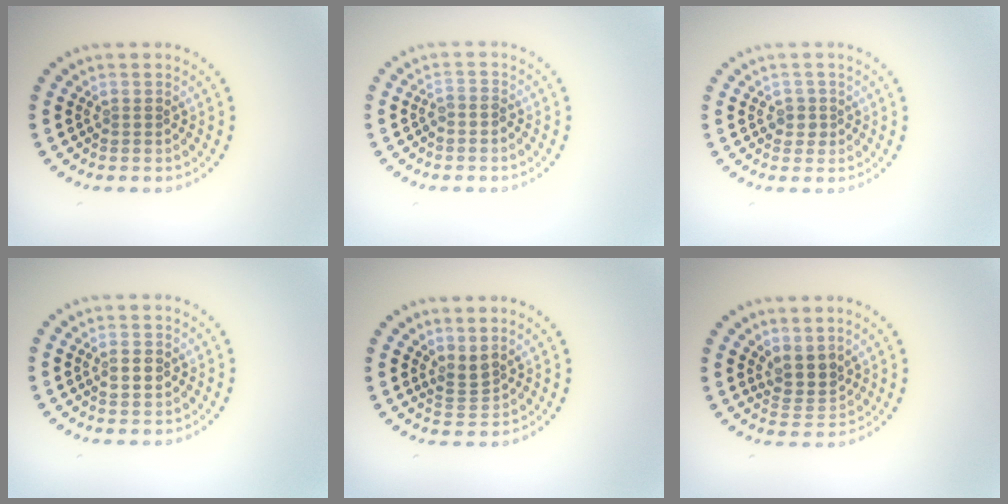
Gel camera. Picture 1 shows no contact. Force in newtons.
{"total": 0.9, "press": 0.7, "slide": 0.6}
{"total": 1.4, "press": 1.2, "slide": 0.7}
{"total": 1.5, "press": 1.5, "slide": 0.2}
{"total": 1.7, "press": 1.2, "slide": 1.2}
{"total": 2.6, "press": 2.1, "slide": 1.5}